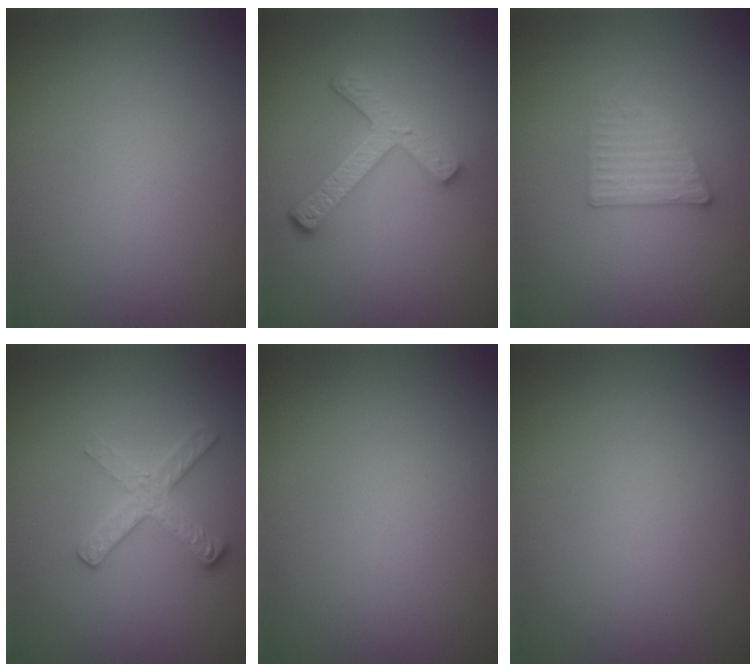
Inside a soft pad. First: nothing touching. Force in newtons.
{"total": 4.3, "press": 3.3, "slide": 2.8}
{"total": 2.3, "press": 2.2, "slide": 0.5}
{"total": 2.6, "press": 2.4, "slide": 0.9}
{"total": 0.0}
{"total": 0.0}